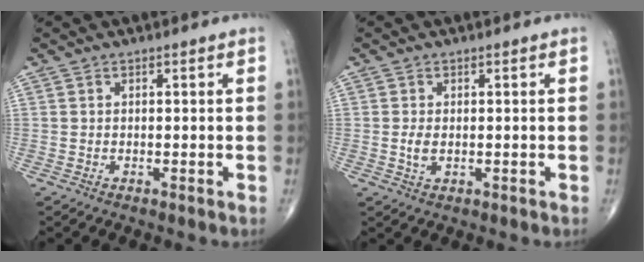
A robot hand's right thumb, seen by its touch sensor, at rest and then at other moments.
{"total": 2.1, "force": [-0.1, 1.2, 1.8], "torque": [-0.039, -0.005, 0.000]}